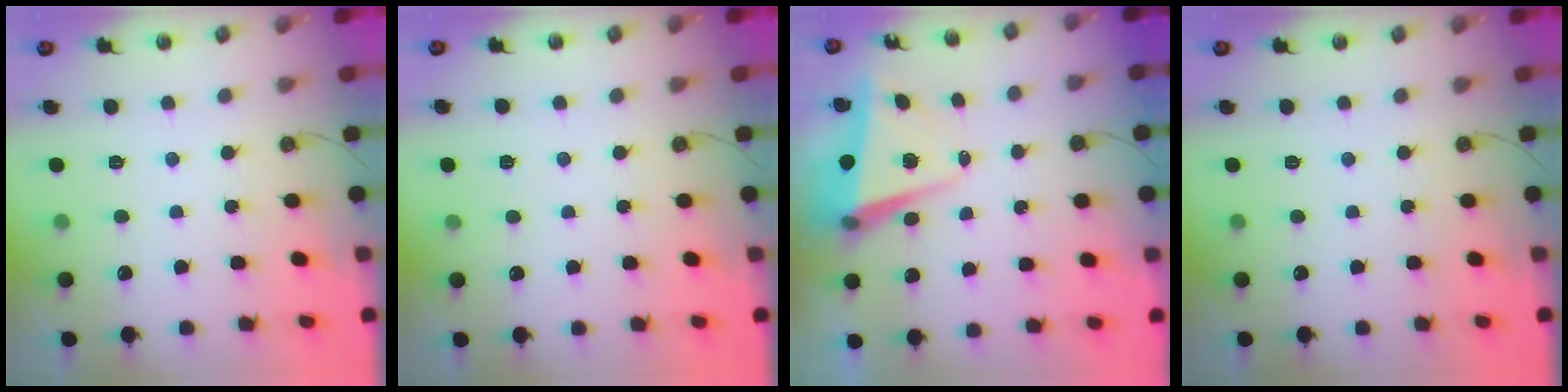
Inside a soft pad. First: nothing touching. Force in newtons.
{"total": 5.1, "press": 2.6, "slide": 4.4}
{"total": 5.8, "press": 5.7, "slide": 1.0}
{"total": 0.0}